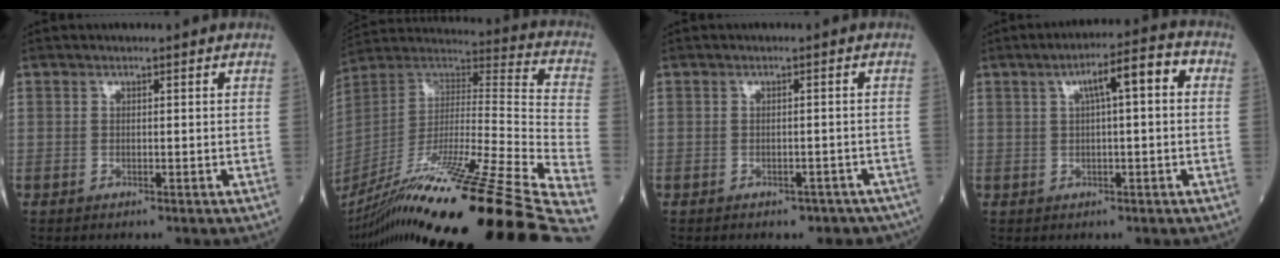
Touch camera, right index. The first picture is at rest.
{"total": 36.4, "force": [-27.5, -2.5, 23.7], "torque": [-0.297, -0.064, -0.444]}
{"total": 5.1, "force": [-4.1, 2.7, 1.5], "torque": [-0.005, 0.011, -0.041]}
{"total": 6.8, "force": [1.4, 1.1, 6.6], "torque": [-0.103, 0.030, 0.018]}